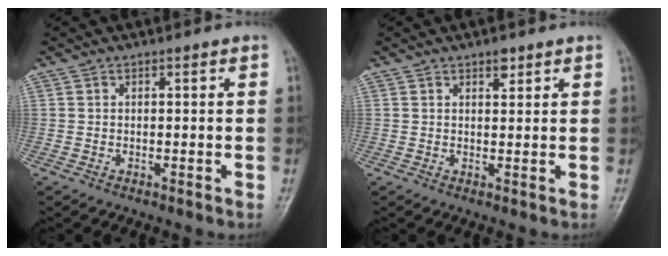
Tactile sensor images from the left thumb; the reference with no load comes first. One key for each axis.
{"total": 1.9, "fx": 1.4, "fy": 0.8, "fz": 1.1, "tx": -0.009, "ty": -0.008, "tz": 0.021}